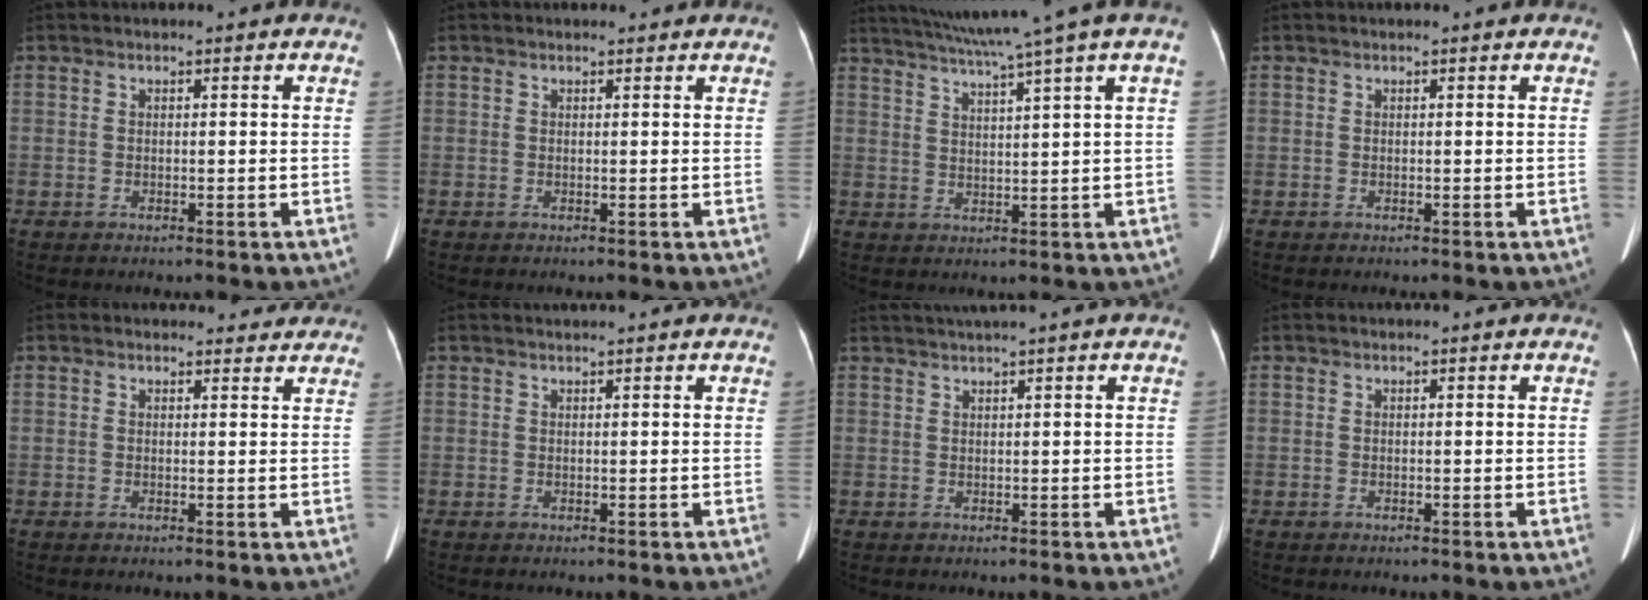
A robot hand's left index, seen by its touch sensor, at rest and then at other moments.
{"total": 0.8, "force": [0.7, 0.3, 0.0], "torque": [-0.007, 0.005, 0.008]}
{"total": 10.6, "force": [7.9, -2.2, 6.8], "torque": [-0.113, 0.008, 0.115]}
{"total": 0.0}
{"total": 3.4, "force": [3.1, 1.4, 0.0], "torque": [0.007, 0.001, 0.023]}
{"total": 1.0, "force": [1.0, -0.2, 0.3], "torque": [-0.005, 0.014, 0.023]}
{"total": 2.7, "force": [1.9, -0.8, 1.7], "torque": [-0.033, 0.014, 0.042]}
{"total": 0.0}